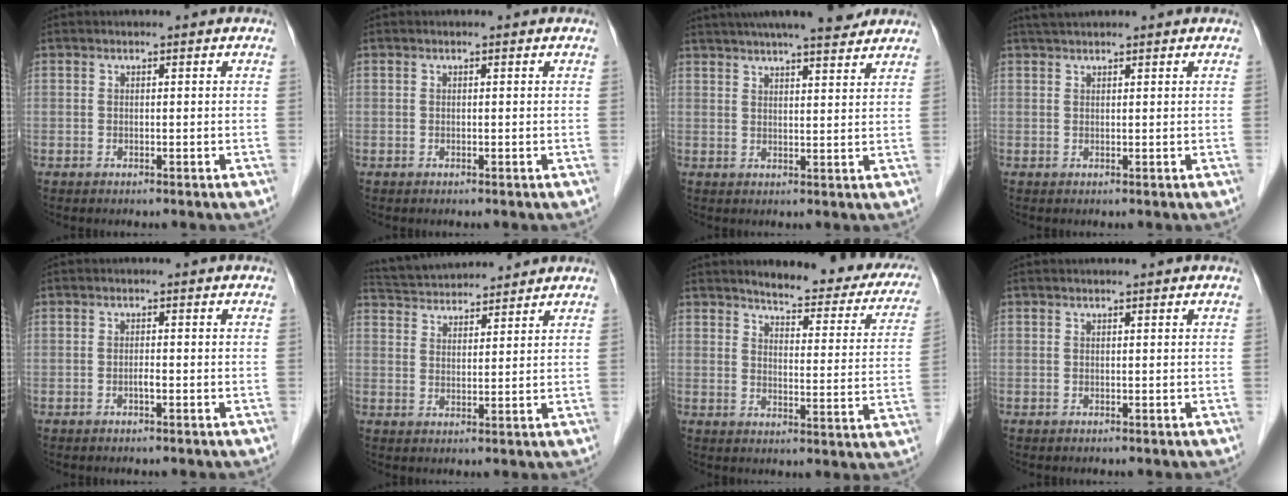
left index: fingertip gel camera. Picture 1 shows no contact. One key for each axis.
{"total": 0.0}
{"total": 13.7, "fx": 11.8, "fy": 1.4, "fz": 6.7, "tx": -0.110, "ty": 0.022, "tz": 0.165}
{"total": 2.9, "fx": 2.6, "fy": 0.1, "fz": 1.1, "tx": -0.016, "ty": 0.026, "tz": 0.048}
{"total": 0.6, "fx": -0.3, "fy": 0.0, "fz": 0.6, "tx": -0.010, "ty": 0.001, "tz": -0.006}
{"total": 10.8, "fx": 10.4, "fy": 1.6, "fz": 2.6, "tx": -0.052, "ty": 0.032, "tz": 0.170}
{"total": 18.8, "fx": 16.5, "fy": 4.5, "fz": 7.8, "tx": -0.066, "ty": -0.039, "tz": 0.179}
{"total": 1.1, "fx": 1.0, "fy": -0.1, "fz": 0.5, "tx": -0.004, "ty": 0.014, "tz": 0.020}